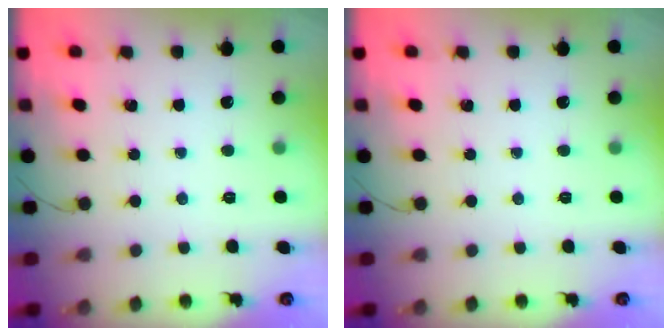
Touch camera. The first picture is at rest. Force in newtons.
{"total": 0.0}